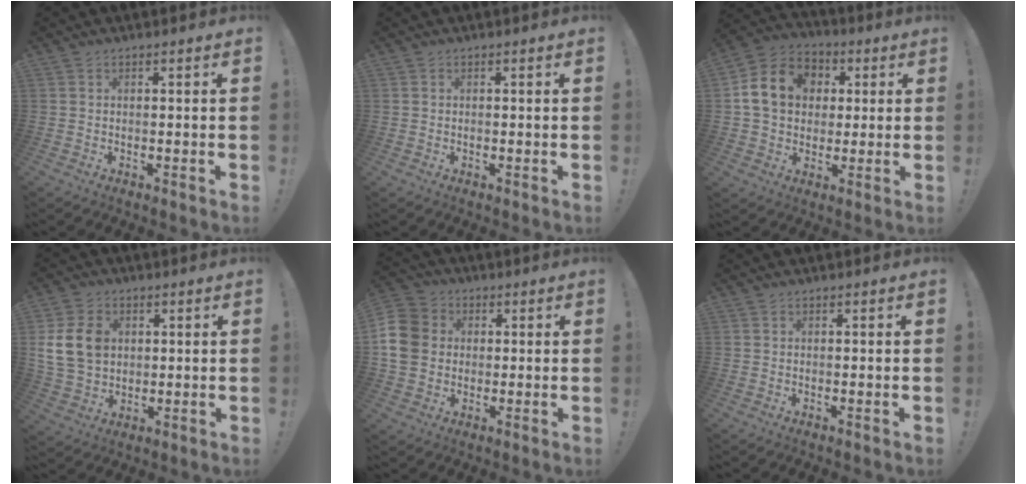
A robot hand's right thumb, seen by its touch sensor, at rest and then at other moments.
{"total": 1.3, "force": [0.3, 1.3, -0.1], "torque": [0.008, -0.005, 0.004]}
{"total": 14.9, "force": [3.2, 12.1, 8.0], "torque": [-0.122, 0.004, 0.068]}
{"total": 12.3, "force": [2.7, 9.7, 7.1], "torque": [-0.131, -0.001, 0.059]}
{"total": 11.6, "force": [0.6, 10.0, 5.8], "torque": [-0.116, 0.013, 0.016]}
{"total": 0.0}